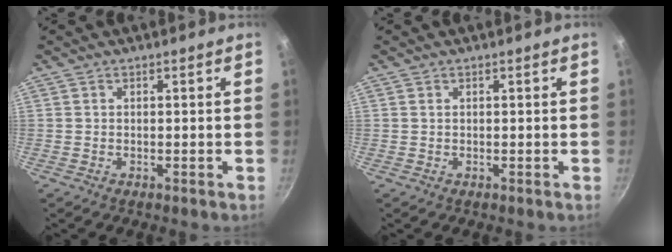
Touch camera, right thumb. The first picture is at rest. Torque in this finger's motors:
{"motor_torque": [-0.48, -0.12, -0.02, 0.45, 0.04]}